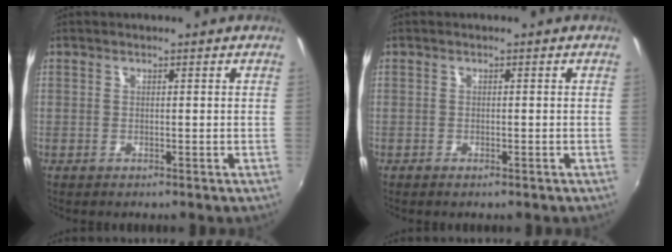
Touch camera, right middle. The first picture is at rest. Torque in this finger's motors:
{"motor_torque": [-0.12, 0.12, 0.02, -0.01]}